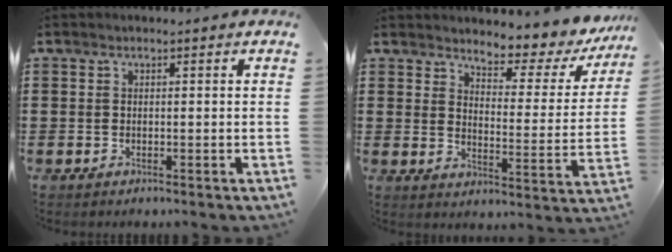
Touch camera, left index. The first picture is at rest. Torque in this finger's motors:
{"motor_torque": [0.31, -0.52, 0.37, 0.07]}